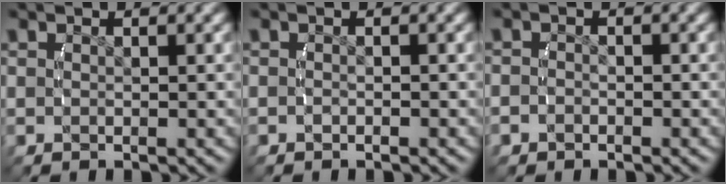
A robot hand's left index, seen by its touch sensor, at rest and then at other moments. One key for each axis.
{"total": 0.6, "fx": -0.5, "fy": 0.3, "fz": 0.0, "tx": -0.006, "ty": 0.003, "tz": -0.010}
{"total": 1.6, "fx": -1.0, "fy": 1.2, "fz": 0.1, "tx": -0.014, "ty": -0.004, "tz": -0.019}